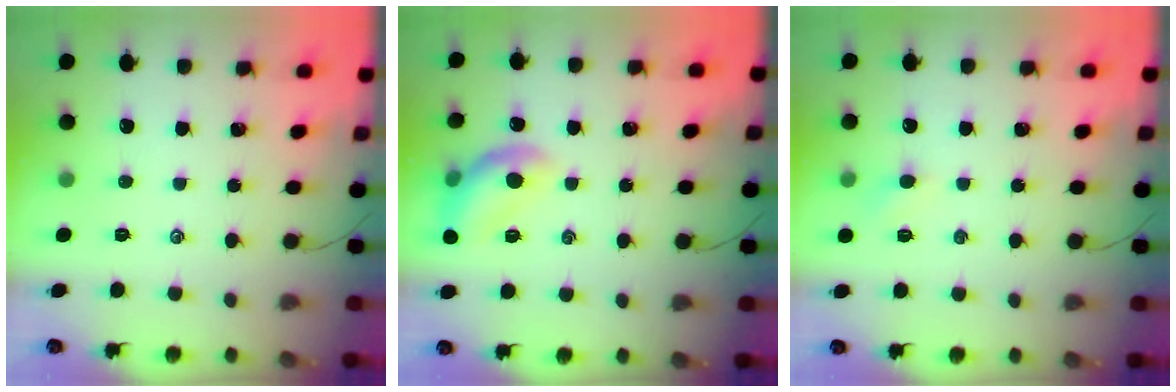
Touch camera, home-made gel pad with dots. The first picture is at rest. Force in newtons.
{"total": 13.0, "press": 12.9, "slide": 1.0}
{"total": 2.7, "press": 2.6, "slide": 0.9}